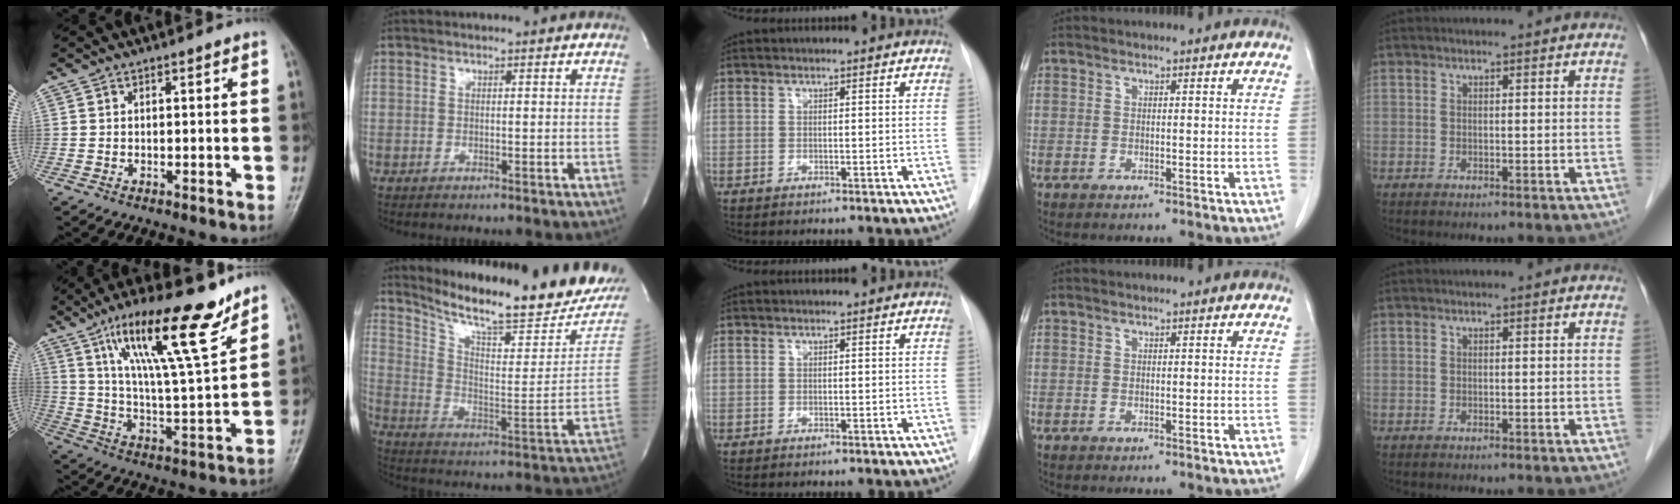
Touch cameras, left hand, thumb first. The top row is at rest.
{"thumb": {"total": 20.1, "force": [12.6, 3.9, 15.1], "torque": [-0.228, -0.055, 0.218]}, "index": {"total": 21.4, "force": [18.7, 2.0, 10.3], "torque": [-0.175, -0.061, 0.268]}}